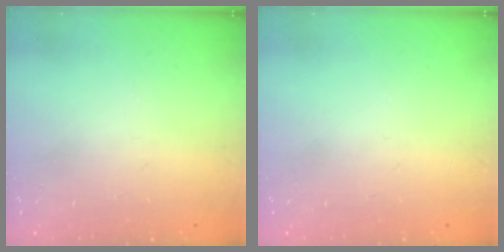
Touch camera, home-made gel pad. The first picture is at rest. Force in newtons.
{"total": 0.0}